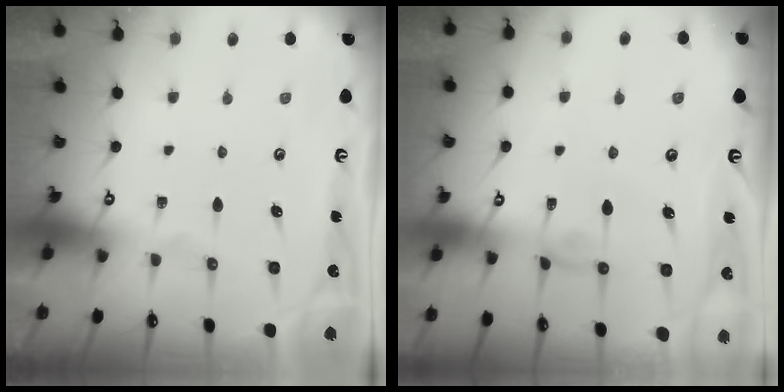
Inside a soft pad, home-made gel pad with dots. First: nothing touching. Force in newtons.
{"total": 1.0, "press": 0.8, "slide": 0.5}